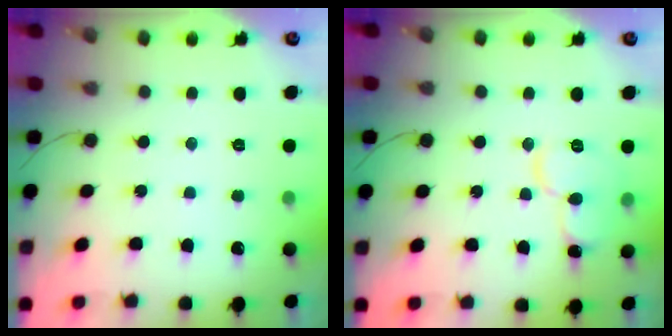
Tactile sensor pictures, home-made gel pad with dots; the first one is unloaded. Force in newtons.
{"total": 9.8, "press": 9.7, "slide": 1.1}